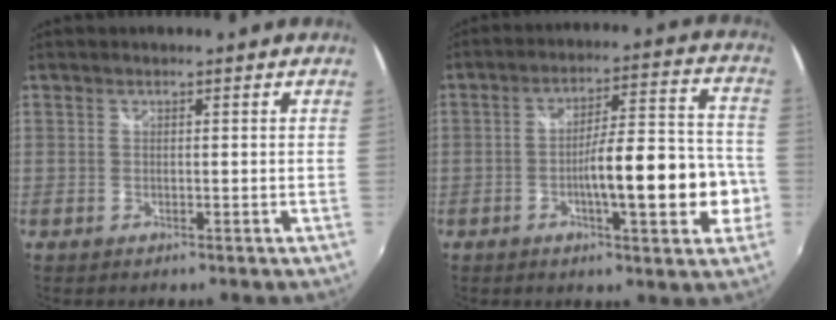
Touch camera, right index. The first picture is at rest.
{"total": 14.4, "force": [-4.2, 3.0, 13.4], "torque": [-0.207, 0.006, -0.061]}